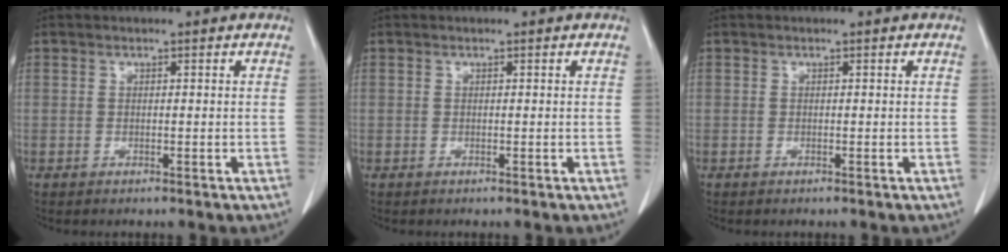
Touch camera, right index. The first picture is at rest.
{"total": 0.0}
{"total": 0.0}